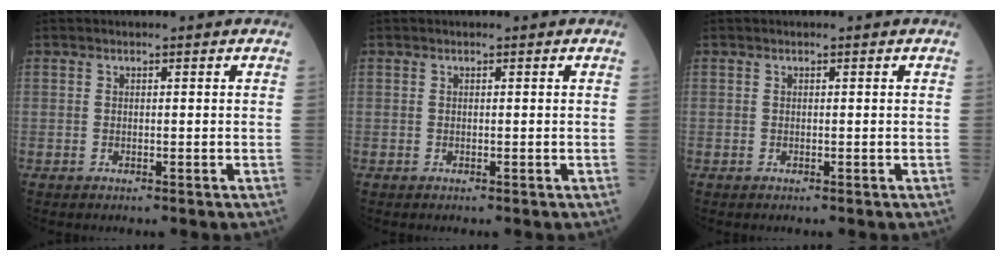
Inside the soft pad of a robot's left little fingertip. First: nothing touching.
{"total": 0.0}
{"total": 0.0}